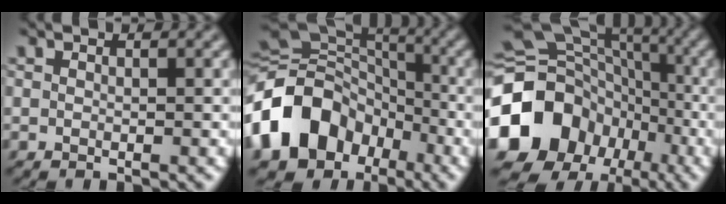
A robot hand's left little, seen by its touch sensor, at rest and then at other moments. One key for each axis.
{"total": 14.6, "fx": -5.5, "fy": 11.4, "fz": 7.3, "tx": -0.179, "ty": -0.012, "tz": -0.114}
{"total": 18.2, "fx": -5.6, "fy": 15.4, "fz": 7.9, "tx": -0.181, "ty": 0.002, "tz": -0.131}